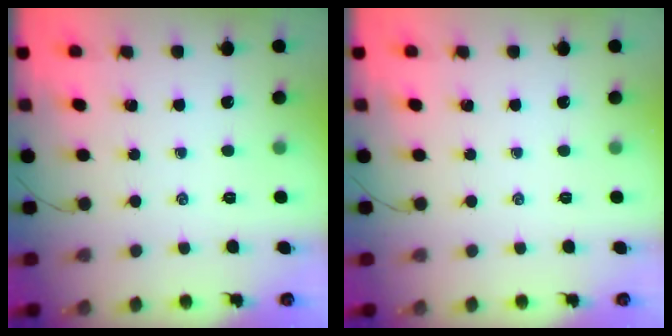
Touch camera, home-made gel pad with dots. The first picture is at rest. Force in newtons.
{"total": 0.0}